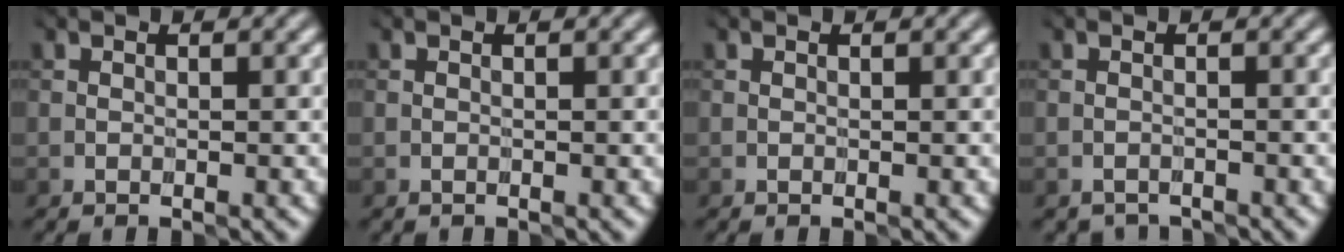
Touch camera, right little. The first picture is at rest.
{"total": 0.0}
{"total": 0.0}
{"total": 1.8, "force": [-1.8, 0.3, -0.1], "torque": [0.006, -0.002, -0.034]}